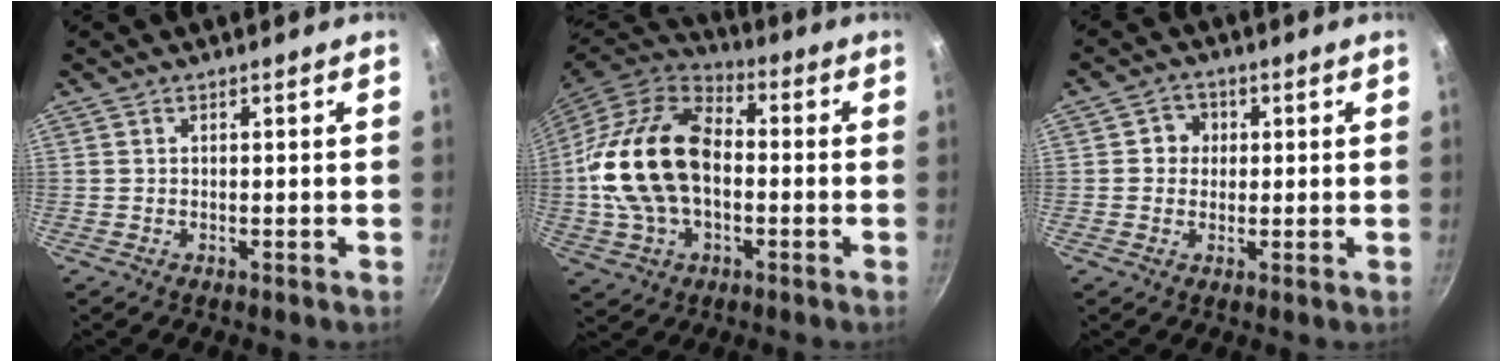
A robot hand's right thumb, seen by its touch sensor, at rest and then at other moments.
{"total": 21.9, "force": [-1.0, 14.5, 16.3], "torque": [-0.299, 0.038, -0.023]}
{"total": 3.9, "force": [0.4, 3.6, 1.2], "torque": [0.011, 0.004, -0.001]}